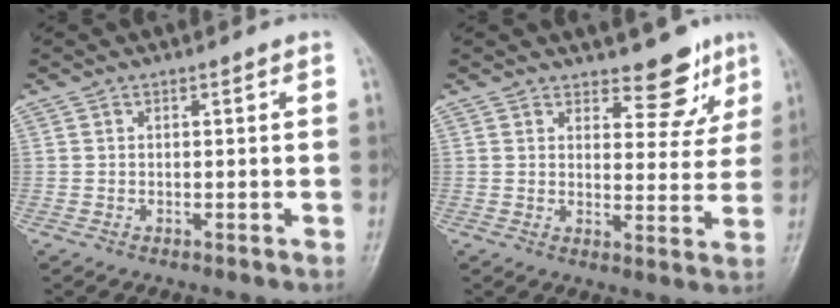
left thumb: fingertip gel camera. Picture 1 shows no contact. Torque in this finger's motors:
{"motor_torque": [-0.05, 0.21, -0.27, -0.40, 0.01]}